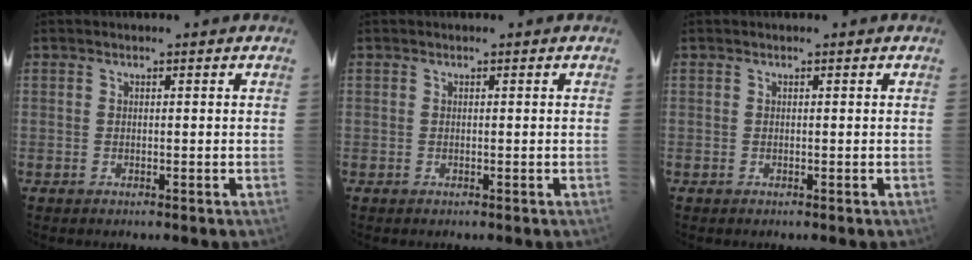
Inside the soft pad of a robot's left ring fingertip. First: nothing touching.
{"total": 0.0}
{"total": 0.0}